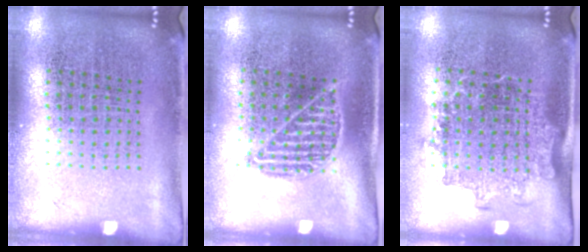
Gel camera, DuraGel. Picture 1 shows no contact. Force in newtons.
{"total": 0.9, "press": 0.9, "slide": 0.4}
{"total": 1.4, "press": 1.2, "slide": 0.8}